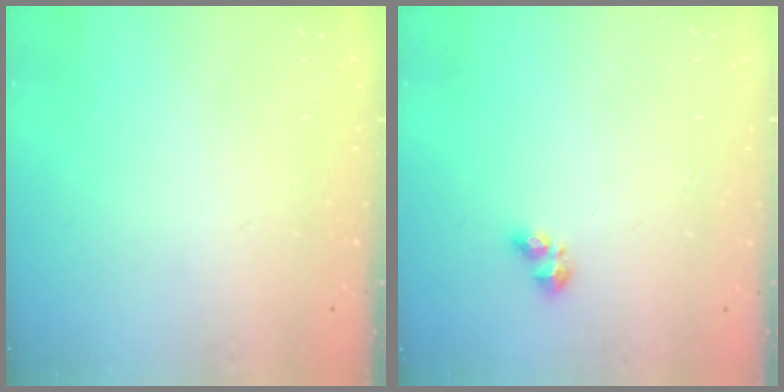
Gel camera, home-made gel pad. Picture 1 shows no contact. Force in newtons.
{"total": 4.8, "press": 4.8, "slide": 0.6}